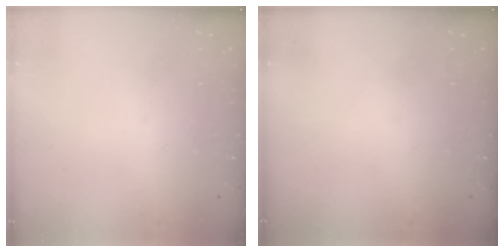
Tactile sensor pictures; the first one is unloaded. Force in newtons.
{"total": 0.0}